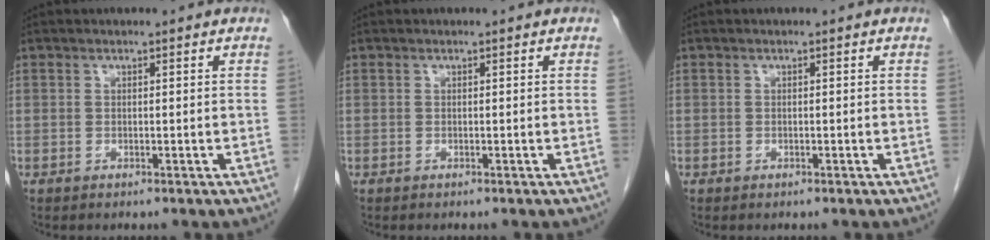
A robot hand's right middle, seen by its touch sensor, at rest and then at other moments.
{"total": 0.0}
{"total": 0.0}